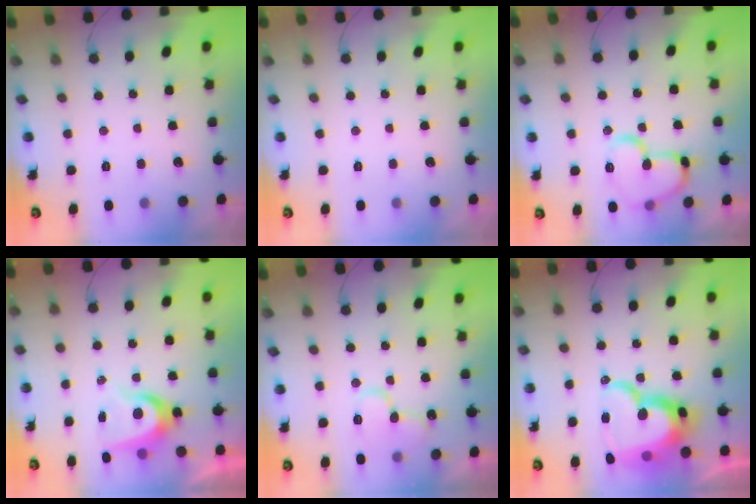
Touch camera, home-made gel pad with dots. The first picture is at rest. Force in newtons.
{"total": 0.0}
{"total": 14.1, "press": 14.0, "slide": 1.7}
{"total": 7.0, "press": 7.0, "slide": 0.2}
{"total": 12.0, "press": 11.9, "slide": 1.4}
{"total": 20.7, "press": 20.6, "slide": 2.1}